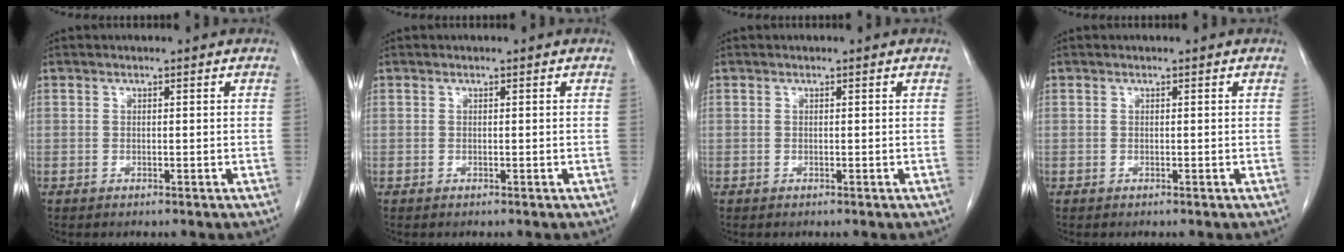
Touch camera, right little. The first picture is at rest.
{"total": 0.0}
{"total": 0.0}
{"total": 0.0}